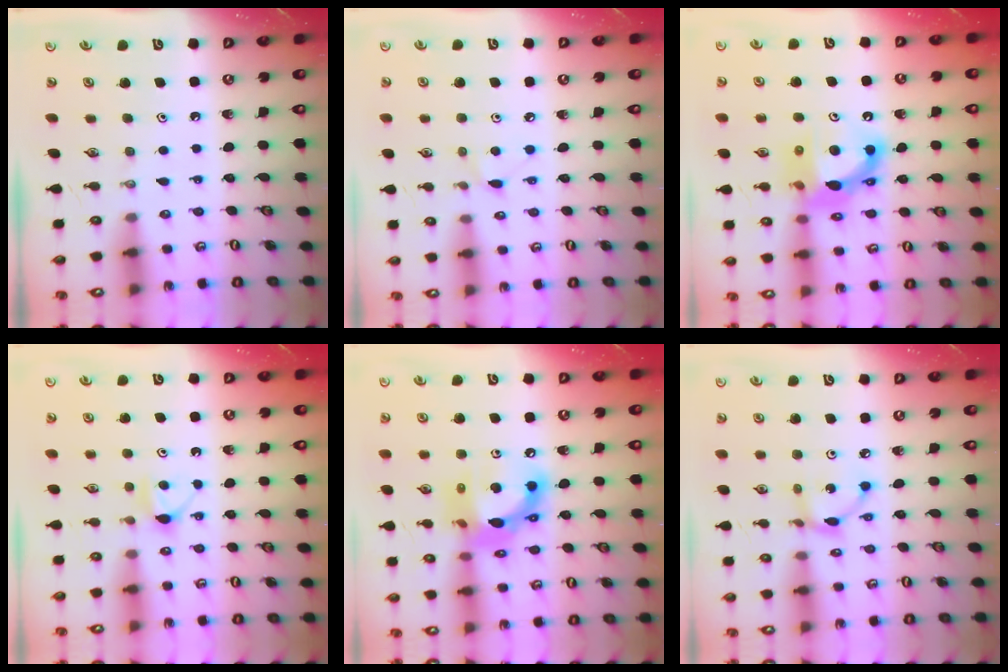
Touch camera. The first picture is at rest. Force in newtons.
{"total": 5.1, "press": 5.0, "slide": 0.7}
{"total": 12.3, "press": 12.2, "slide": 1.5}
{"total": 4.5, "press": 4.4, "slide": 0.8}
{"total": 15.0, "press": 14.9, "slide": 1.1}
{"total": 6.2, "press": 6.2, "slide": 0.6}